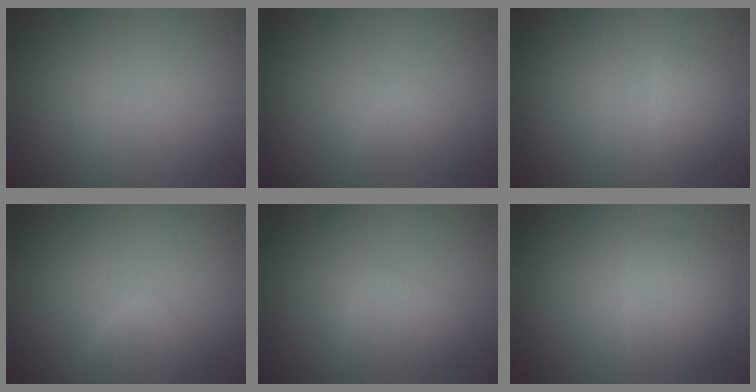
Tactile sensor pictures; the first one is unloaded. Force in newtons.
{"total": 0.9, "press": 0.9, "slide": 0.0}
{"total": 1.5, "press": 1.5, "slide": 0.0}
{"total": 2.1, "press": 2.1, "slide": 0.2}
{"total": 2.2, "press": 2.2, "slide": 0.1}
{"total": 2.9, "press": 2.9, "slide": 0.1}